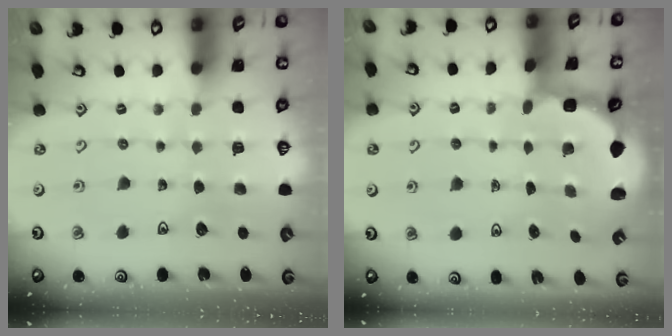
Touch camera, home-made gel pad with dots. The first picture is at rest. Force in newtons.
{"total": 2.7, "press": 2.3, "slide": 1.4}